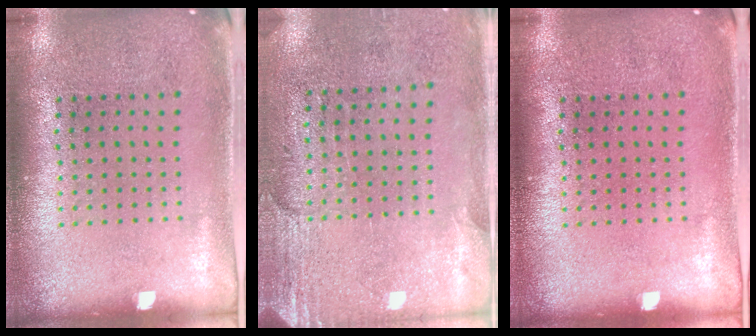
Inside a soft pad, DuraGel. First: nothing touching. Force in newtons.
{"total": 2.8, "press": 2.5, "slide": 1.2}
{"total": 0.0}